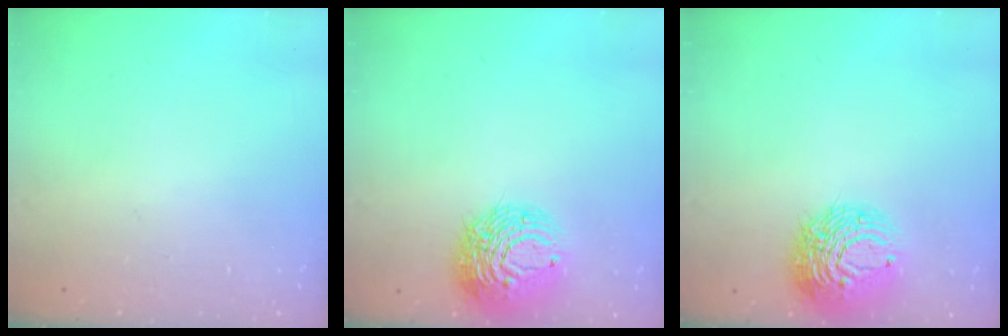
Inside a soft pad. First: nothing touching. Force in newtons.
{"total": 11.7, "press": 11.6, "slide": 1.3}
{"total": 11.7, "press": 11.6, "slide": 1.3}